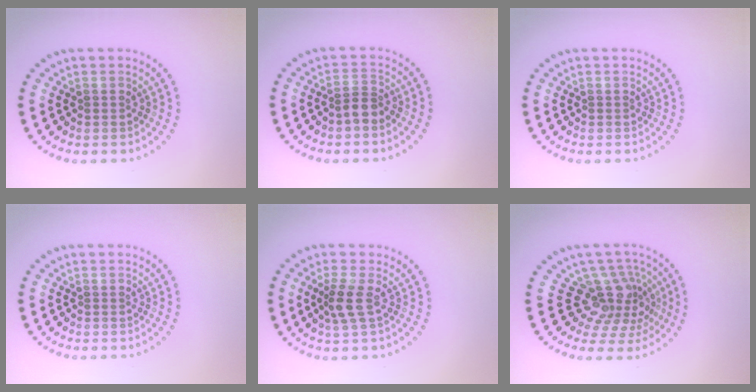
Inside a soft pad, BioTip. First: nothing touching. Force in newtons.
{"total": 1.5, "press": 1.2, "slide": 0.9}
{"total": 0.0}
{"total": 0.0}
{"total": 2.2, "press": 1.9, "slide": 1.2}
{"total": 4.6, "press": 3.2, "slide": 3.3}